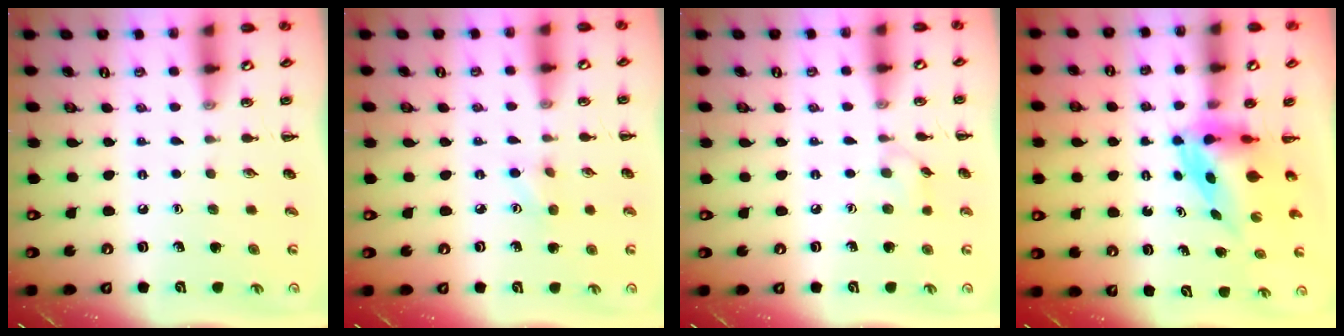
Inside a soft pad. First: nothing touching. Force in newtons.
{"total": 3.4, "press": 3.2, "slide": 1.0}
{"total": 4.9, "press": 4.5, "slide": 1.8}
{"total": 3.9, "press": 3.8, "slide": 1.0}